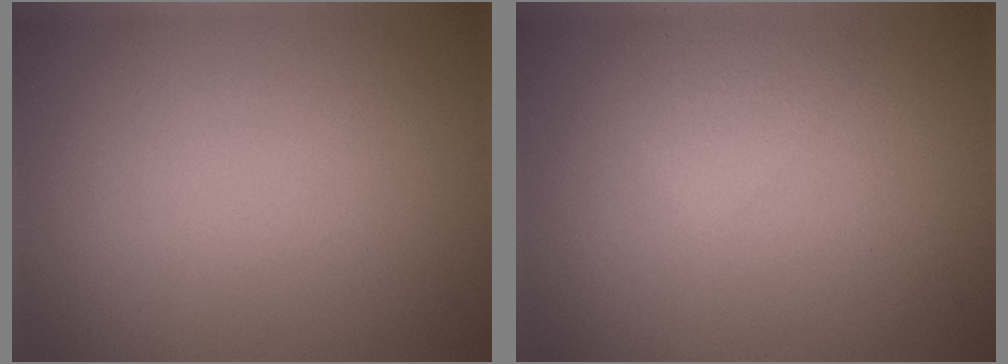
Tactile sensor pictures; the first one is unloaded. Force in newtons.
{"total": 1.5, "press": 1.5, "slide": 0.0}